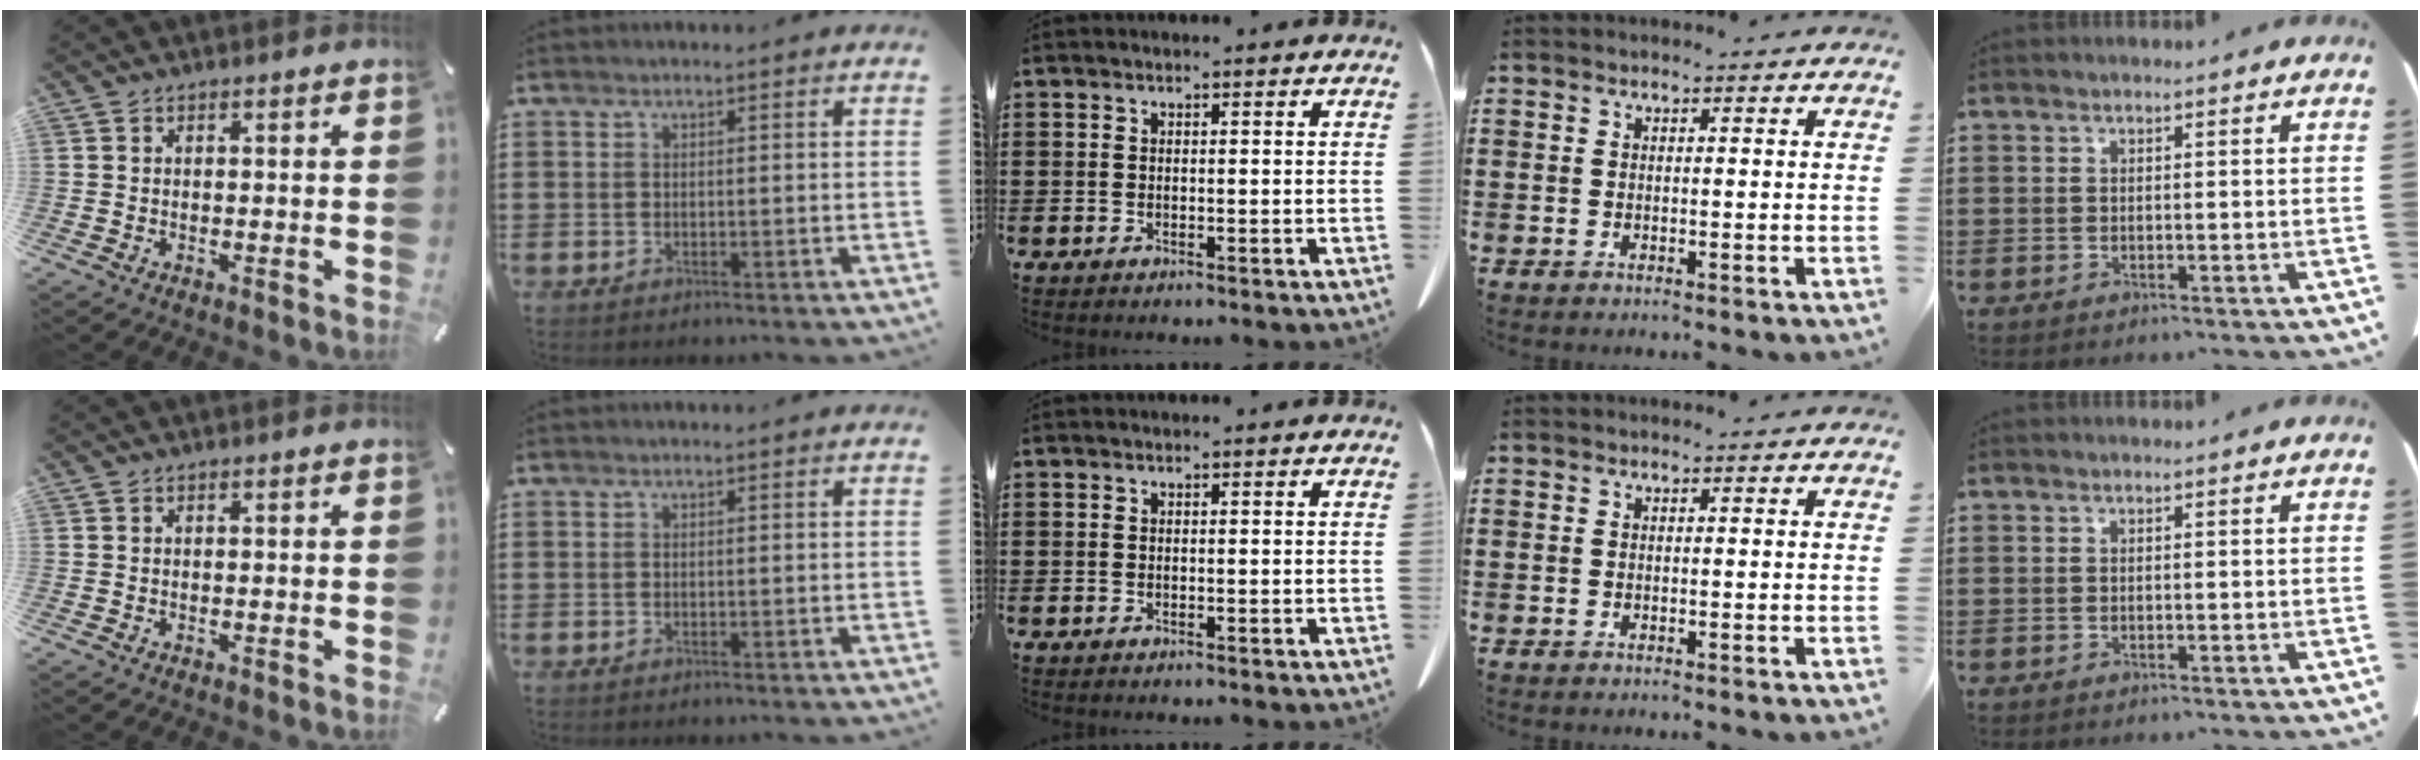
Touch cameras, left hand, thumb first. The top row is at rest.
{}